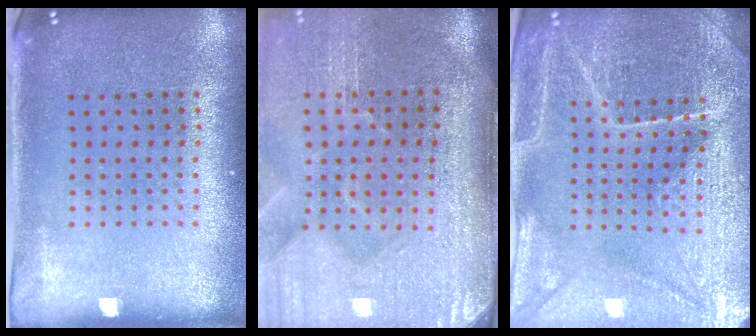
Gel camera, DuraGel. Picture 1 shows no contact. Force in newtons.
{"total": 5.0, "press": 4.2, "slide": 2.6}
{"total": 4.6, "press": 4.4, "slide": 1.2}